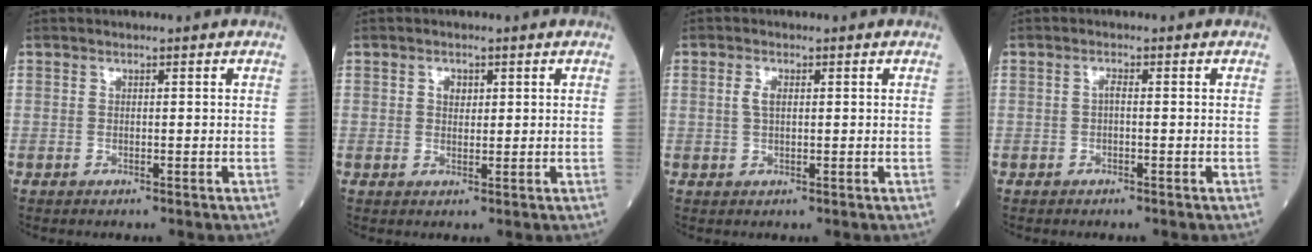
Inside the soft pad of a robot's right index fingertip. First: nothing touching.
{"total": 1.7, "force": [0.6, 1.3, 1.0], "torque": [-0.016, 0.000, 0.009]}
{"total": 1.9, "force": [0.4, 0.8, 1.7], "torque": [-0.037, 0.004, 0.009]}
{"total": 0.9, "force": [-0.1, 0.2, 0.9], "torque": [-0.017, 0.002, -0.004]}